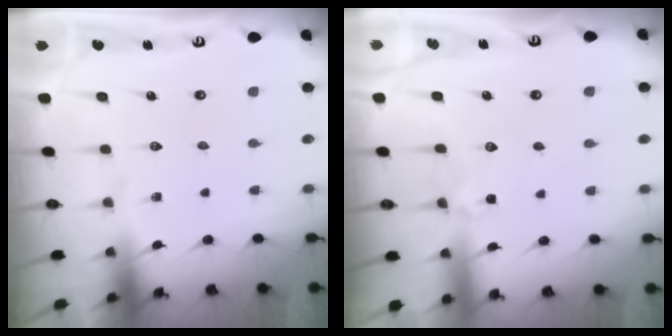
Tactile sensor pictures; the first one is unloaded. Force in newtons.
{"total": 2.9, "press": 2.9, "slide": 0.6}